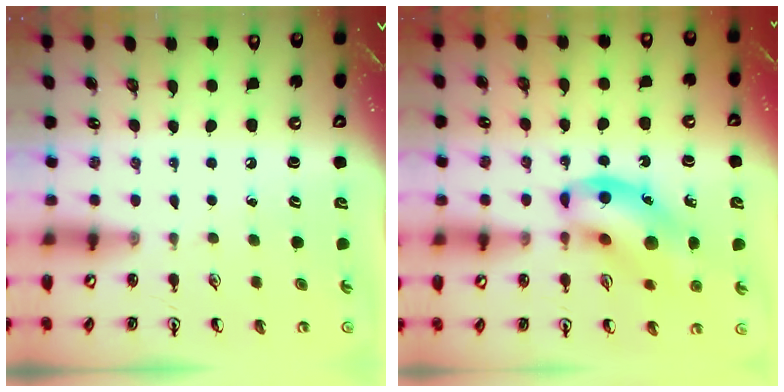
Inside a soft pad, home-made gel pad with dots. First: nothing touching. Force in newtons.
{"total": 14.6, "press": 14.3, "slide": 2.6}